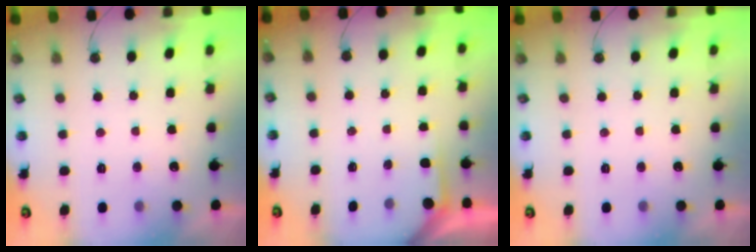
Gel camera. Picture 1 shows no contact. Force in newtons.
{"total": 2.2, "press": 2.2, "slide": 0.3}
{"total": 0.0}